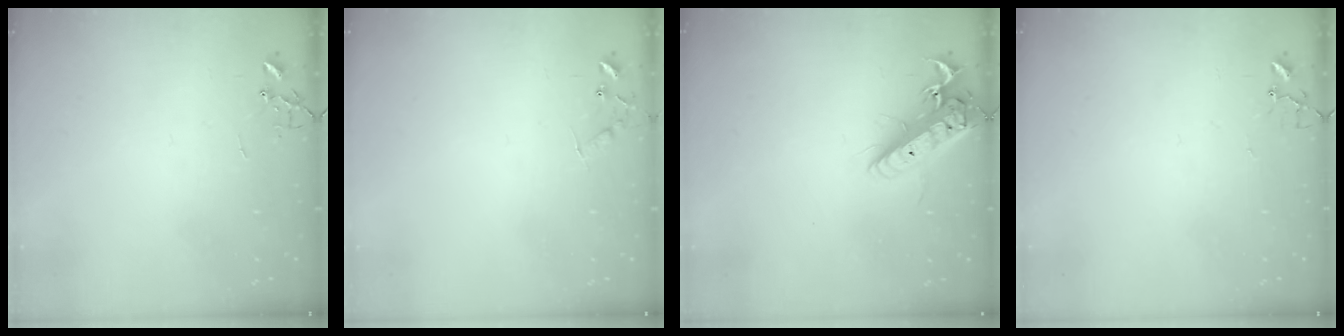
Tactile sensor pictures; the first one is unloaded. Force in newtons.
{"total": 6.5, "press": 6.5, "slide": 0.6}
{"total": 16.4, "press": 16.1, "slide": 3.0}
{"total": 4.1, "press": 4.1, "slide": 0.2}